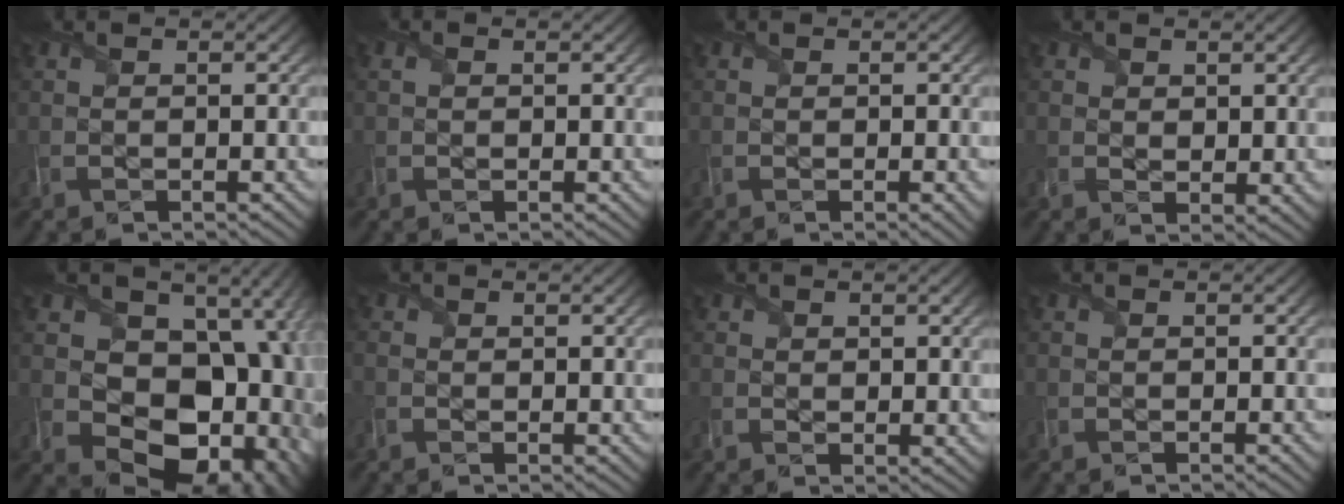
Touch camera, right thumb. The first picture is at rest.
{"total": 0.7, "force": [0.1, 0.7, 0.2], "torque": [-0.003, -0.001, 0.003]}
{"total": 0.9, "force": [0.0, 0.4, 0.8], "torque": [-0.013, -0.004, -0.005]}
{"total": 1.9, "force": [1.1, 1.5, 0.6], "torque": [-0.010, -0.007, 0.022]}
{"total": 17.7, "force": [-0.4, 14.6, 9.9], "torque": [-0.153, -0.017, 0.015]}
{"total": 1.0, "force": [-0.1, 1.0, 0.1], "torque": [-0.001, -0.002, -0.002]}
{"total": 1.4, "force": [0.8, 1.1, 0.4], "torque": [-0.005, -0.003, 0.017]}
{"total": 0.0}